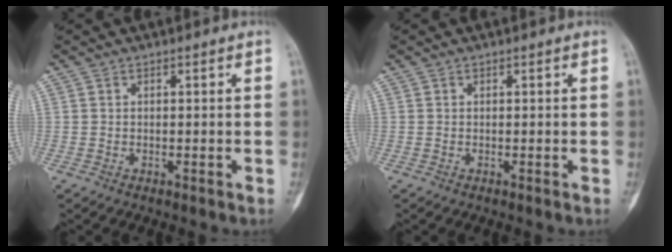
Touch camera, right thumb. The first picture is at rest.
{"total": 0.0}